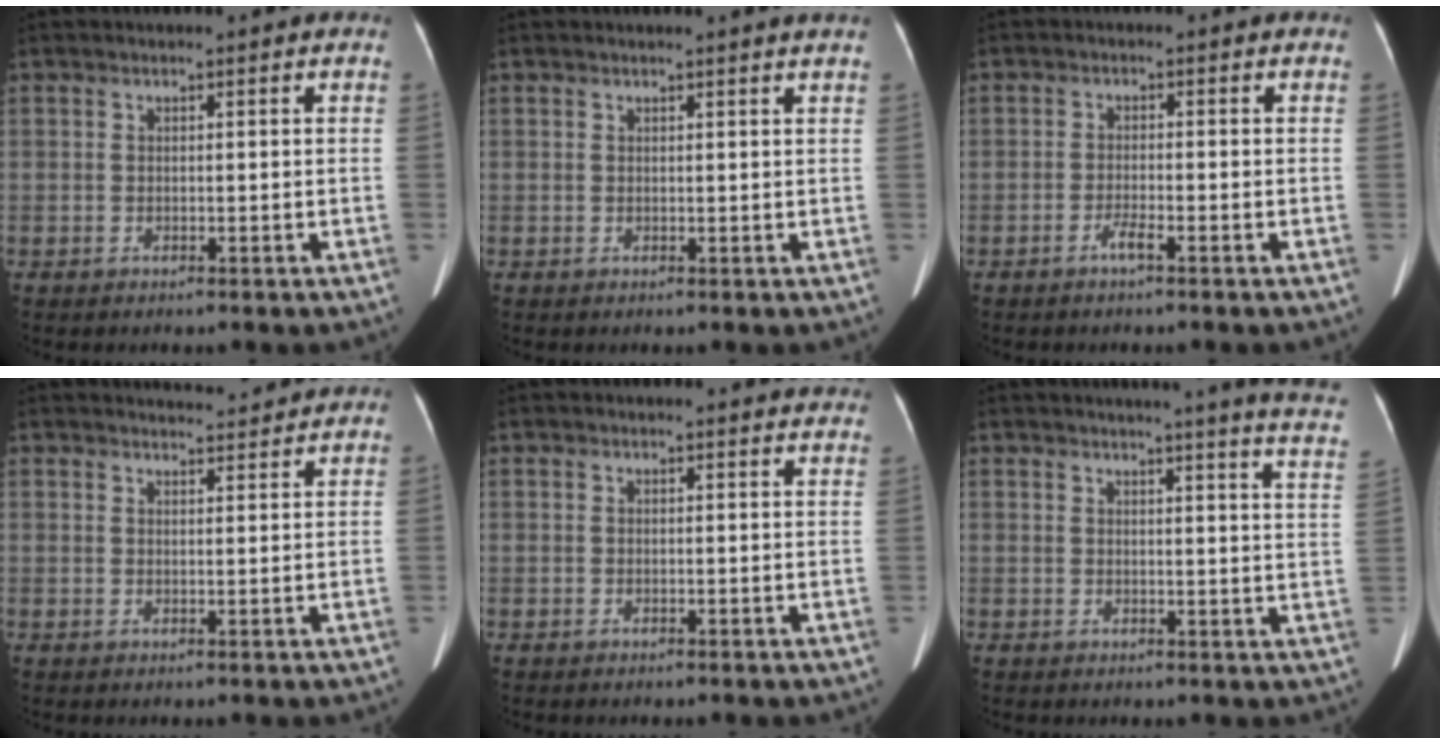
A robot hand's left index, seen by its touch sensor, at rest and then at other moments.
{"total": 1.7, "force": [1.6, -0.5, 0.5], "torque": [-0.015, -0.005, 0.016]}
{"total": 1.8, "force": [-1.4, -0.1, 1.2], "torque": [-0.029, -0.003, -0.026]}
{"total": 4.4, "force": [4.4, 0.3, 0.4], "torque": [-0.014, 0.010, 0.058]}
{"total": 4.9, "force": [4.8, 0.7, 0.8], "torque": [-0.004, -0.004, 0.032]}
{"total": 14.3, "force": [12.7, -1.1, 6.6], "torque": [-0.083, -0.074, 0.123]}